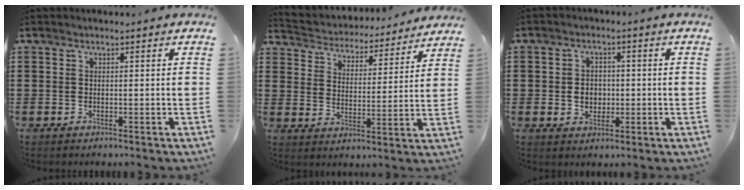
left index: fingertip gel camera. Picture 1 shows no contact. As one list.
[{"total": 4.2, "force": [4.2, 0.7, 0.1], "torque": [-0.029, -0.035, 0.065]}, {"total": 3.4, "force": [-0.3, 2.7, 2.0], "torque": [-0.038, 0.003, -0.010]}]